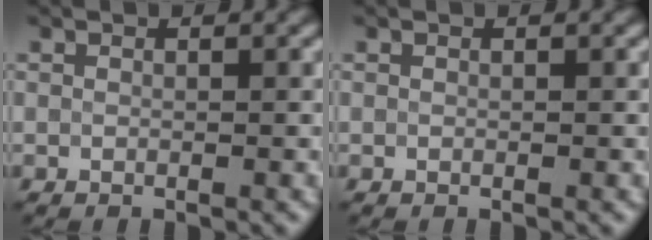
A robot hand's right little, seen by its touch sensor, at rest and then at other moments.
{"total": 0.0}